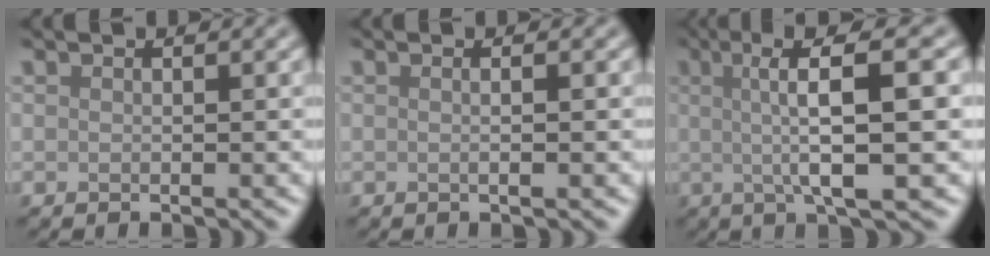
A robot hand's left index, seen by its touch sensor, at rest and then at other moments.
{"total": 1.6, "force": [0.1, 0.6, 1.5], "torque": [-0.012, 0.002, -0.015]}
{"total": 8.8, "force": [0.8, 2.0, 8.5], "torque": [-0.119, 0.012, 0.009]}